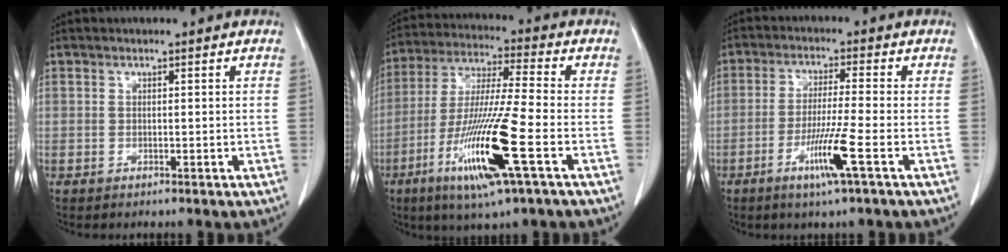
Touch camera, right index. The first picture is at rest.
{"total": 16.2, "force": [-6.4, 0.1, 15.0], "torque": [-0.305, -0.026, -0.119]}
{"total": 7.5, "force": [-3.3, -1.0, 6.6], "torque": [-0.127, -0.017, -0.064]}